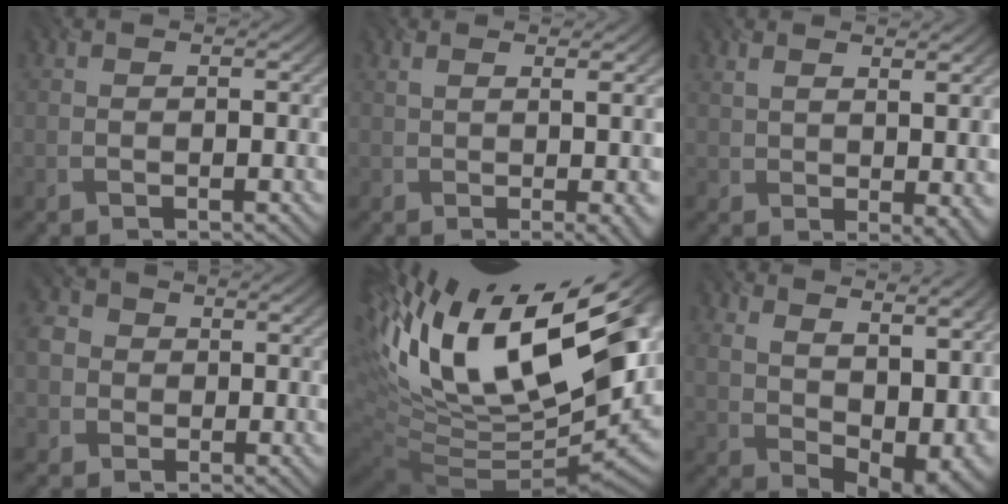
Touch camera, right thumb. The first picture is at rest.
{"total": 6.2, "force": [0.5, 1.8, 5.9], "torque": [-0.062, 0.005, 0.011]}
{"total": 5.1, "force": [2.0, 1.8, 4.4], "torque": [-0.066, 0.001, 0.048]}
{"total": 5.0, "force": [0.0, 4.7, 1.7], "torque": [-0.060, 0.007, -0.014]}
{"total": 20.4, "force": [6.9, 9.3, 16.7], "torque": [-0.288, -0.004, 0.150]}
{"total": 17.2, "force": [6.0, 8.8, 13.5], "torque": [-0.200, 0.021, 0.123]}